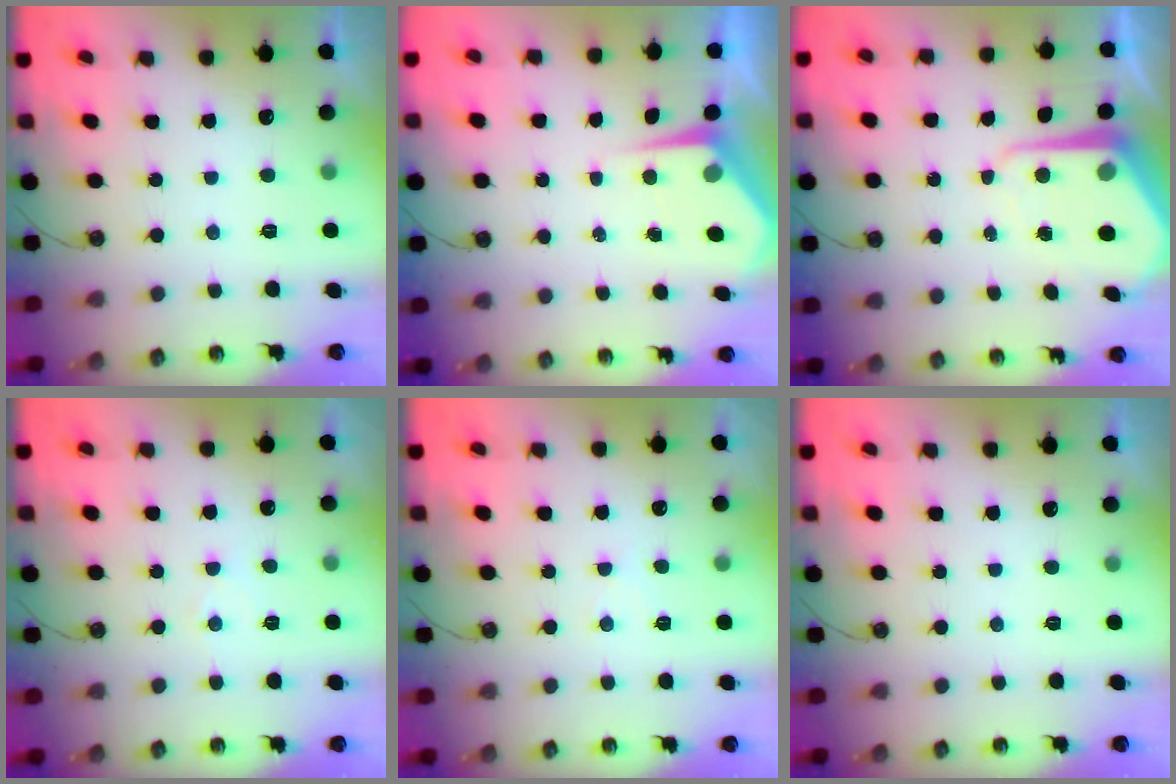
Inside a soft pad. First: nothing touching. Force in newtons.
{"total": 4.7, "press": 4.7, "slide": 0.4}
{"total": 8.0, "press": 7.9, "slide": 0.6}
{"total": 4.1, "press": 4.1, "slide": 0.6}
{"total": 4.5, "press": 4.4, "slide": 0.6}
{"total": 0.0}